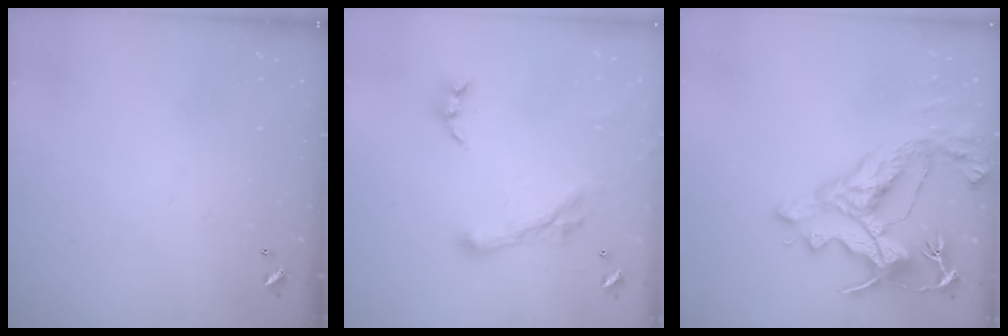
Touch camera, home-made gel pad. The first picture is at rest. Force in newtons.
{"total": 2.8, "press": 2.5, "slide": 1.3}
{"total": 10.7, "press": 10.5, "slide": 2.2}